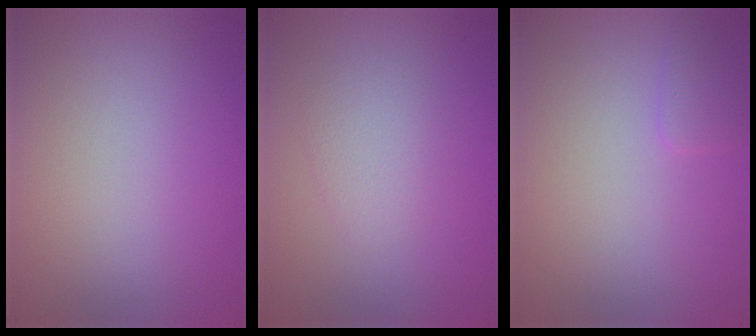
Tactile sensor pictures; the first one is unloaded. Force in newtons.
{"total": 2.0, "press": 2.0, "slide": 0.1}
{"total": 1.2, "press": 1.2, "slide": 0.1}